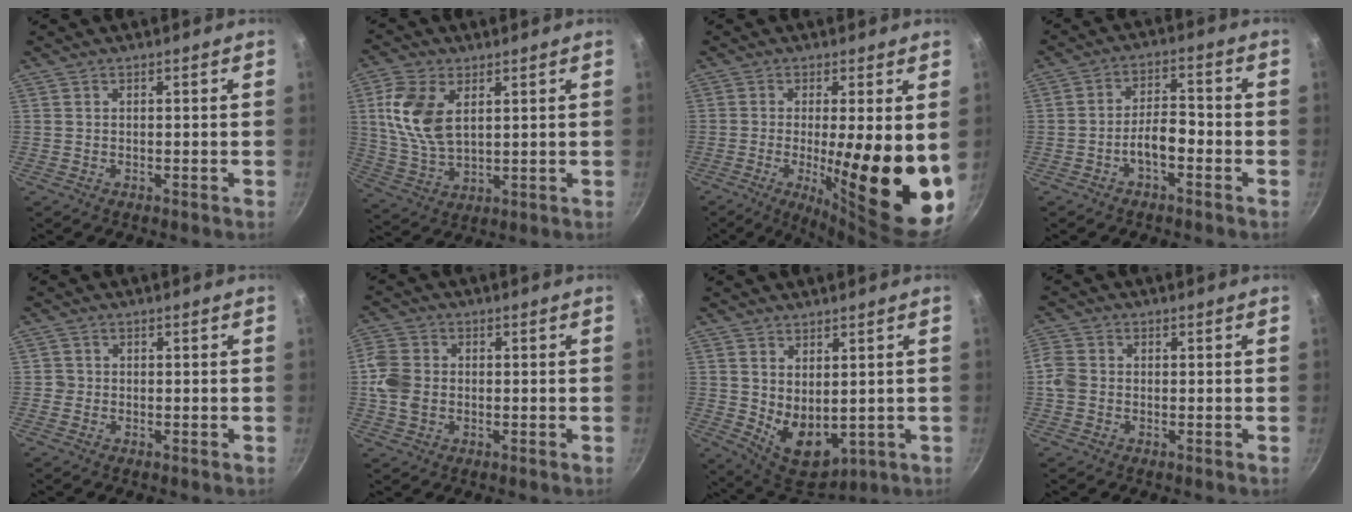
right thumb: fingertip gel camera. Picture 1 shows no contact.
{"total": 11.5, "force": [3.4, 6.7, 8.8], "torque": [-0.174, -0.013, 0.070]}
{"total": 18.7, "force": [-1.7, 4.3, 18.1], "torque": [-0.247, -0.031, -0.018]}
{"total": 5.6, "force": [-2.6, 2.5, 4.2], "torque": [-0.060, 0.034, -0.048]}
{"total": 1.2, "force": [-0.3, 1.2, 0.2], "torque": [0.001, 0.004, -0.007]}
{"total": 4.9, "force": [-0.4, 4.2, 2.4], "torque": [-0.035, 0.007, -0.015]}
{"total": 9.4, "force": [1.2, 5.9, 7.2], "torque": [-0.087, -0.030, 0.043]}
{"total": 3.9, "force": [-0.7, 3.3, 1.9], "torque": [-0.038, 0.011, -0.025]}